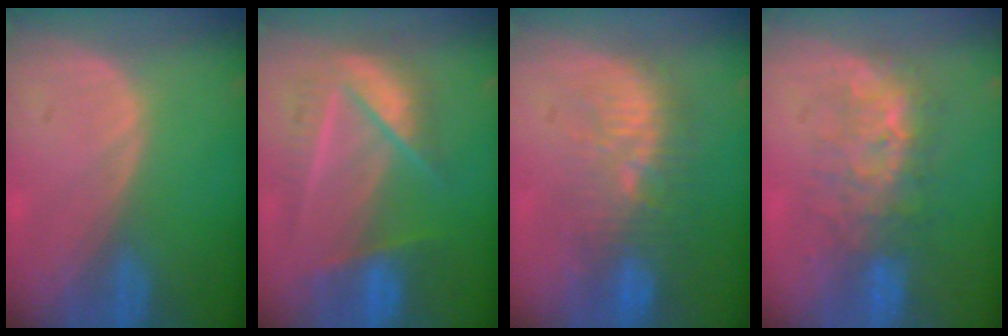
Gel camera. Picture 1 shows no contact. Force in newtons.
{"total": 8.6, "press": 8.0, "slide": 3.1}
{"total": 9.7, "press": 9.1, "slide": 3.4}
{"total": 7.6, "press": 7.3, "slide": 2.2}